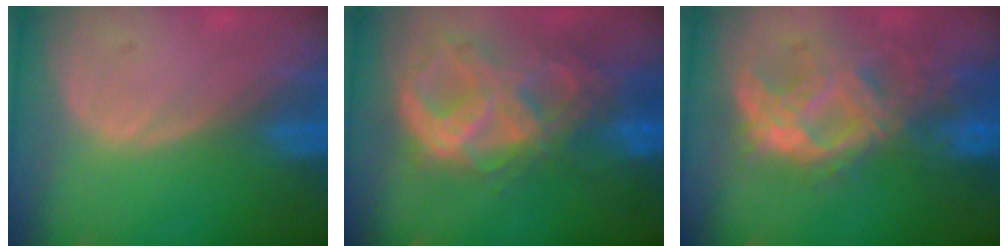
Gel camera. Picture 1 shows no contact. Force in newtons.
{"total": 10.9, "press": 9.2, "slide": 5.7}
{"total": 9.9, "press": 8.8, "slide": 4.5}